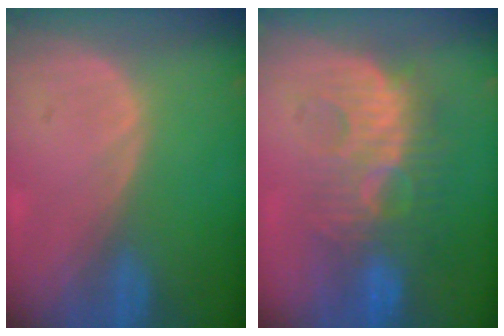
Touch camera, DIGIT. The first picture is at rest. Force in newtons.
{"total": 9.0, "press": 8.8, "slide": 1.7}